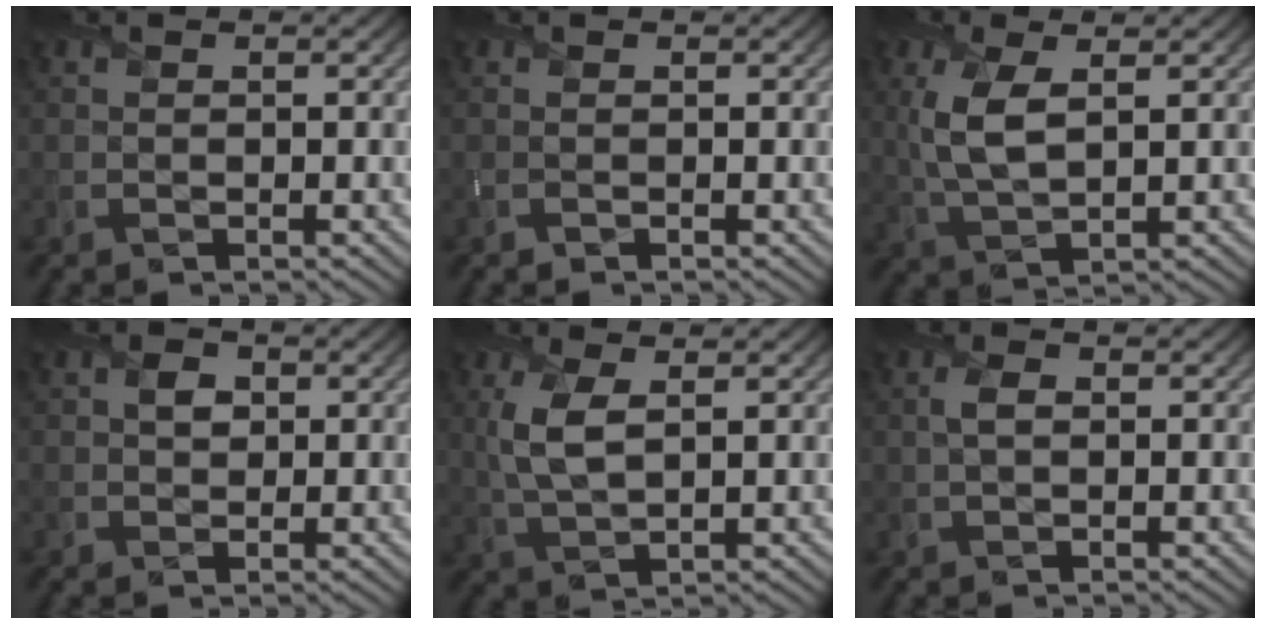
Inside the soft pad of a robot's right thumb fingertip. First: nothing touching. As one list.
[{"total": 0.0}, {"total": 6.0, "force": [1.4, 2.5, 5.2], "torque": [-0.129, 0.001, 0.031]}, {"total": 2.4, "force": [0.4, 2.0, 1.2], "torque": [-0.024, -0.003, 0.004]}, {"total": 5.1, "force": [1.3, 2.1, 4.5], "torque": [-0.114, 0.001, 0.030]}, {"total": 1.7, "force": [0.2, 0.9, 1.4], "torque": [-0.035, 0.003, 0.001]}]